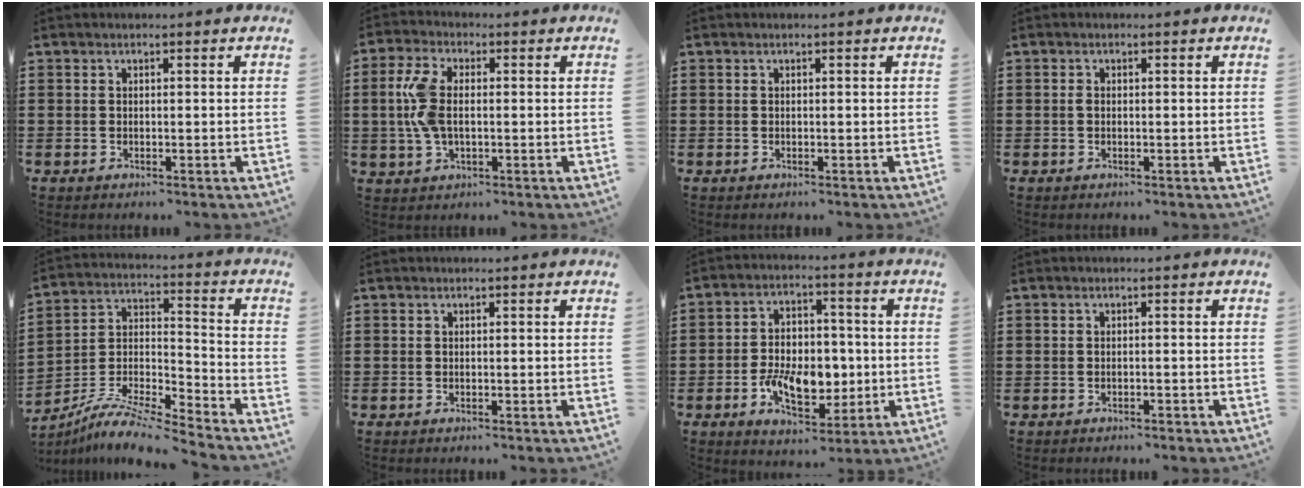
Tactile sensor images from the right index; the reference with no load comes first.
{"total": 7.2, "force": [0.3, 3.8, 6.1], "torque": [-0.154, 0.001, -0.005]}
{"total": 0.0}
{"total": 0.8, "force": [-0.1, 0.5, 0.6], "torque": [-0.022, -0.002, -0.005]}
{"total": 8.7, "force": [-8.1, 0.6, 3.2], "torque": [-0.062, 0.003, -0.163]}
{"total": 0.0}
{"total": 9.4, "force": [-1.9, 6.0, 7.0], "torque": [-0.138, 0.008, -0.035]}
{"total": 0.6, "force": [-0.5, 0.1, 0.3], "torque": [-0.008, -0.002, -0.011]}